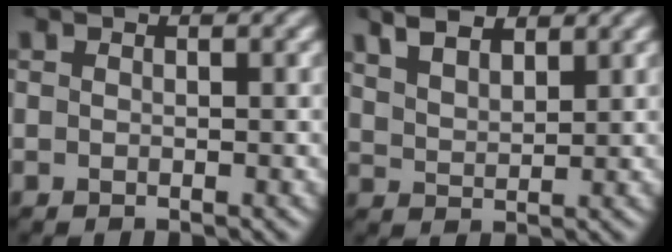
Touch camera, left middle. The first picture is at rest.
{"total": 4.4, "force": [3.7, 1.4, 1.8], "torque": [-0.034, 0.018, 0.058]}